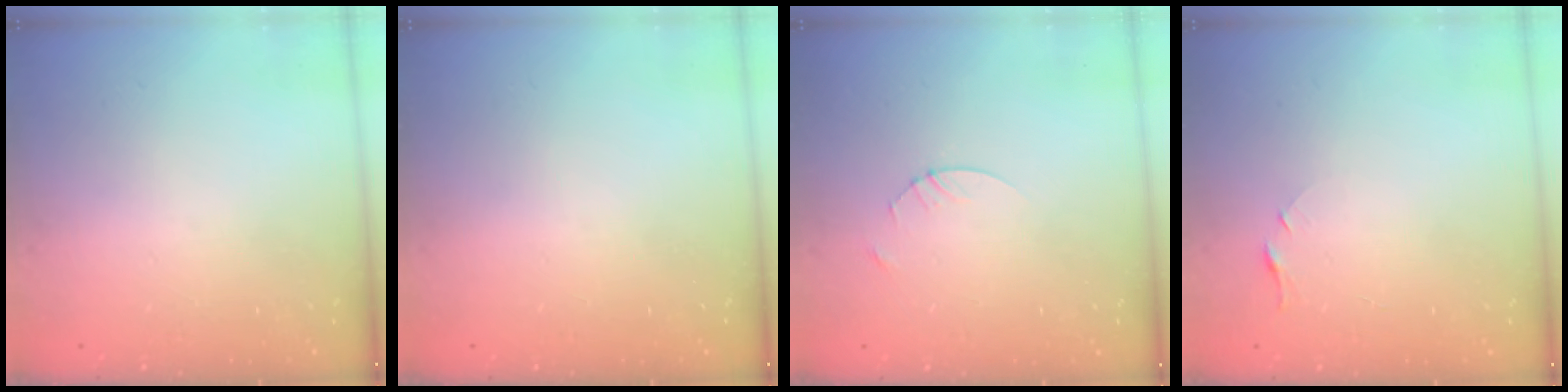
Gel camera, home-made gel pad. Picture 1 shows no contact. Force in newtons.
{"total": 0.0}
{"total": 2.5, "press": 2.5, "slide": 0.3}
{"total": 2.8, "press": 2.7, "slide": 0.4}